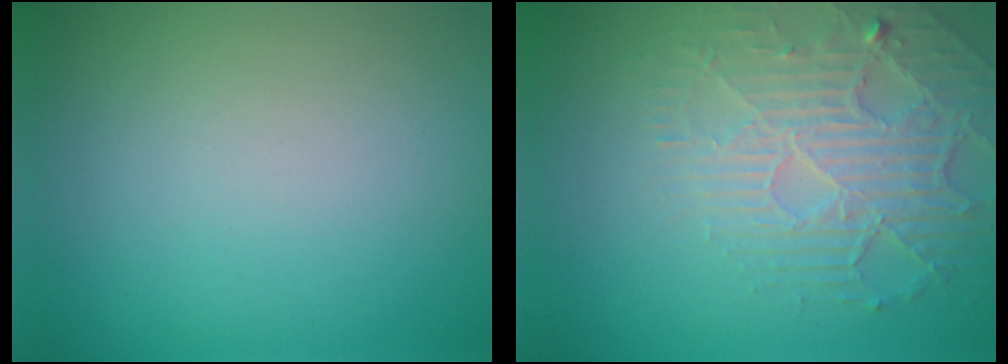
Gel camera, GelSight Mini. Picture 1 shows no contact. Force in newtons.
{"total": 3.8, "press": 3.4, "slide": 1.6}